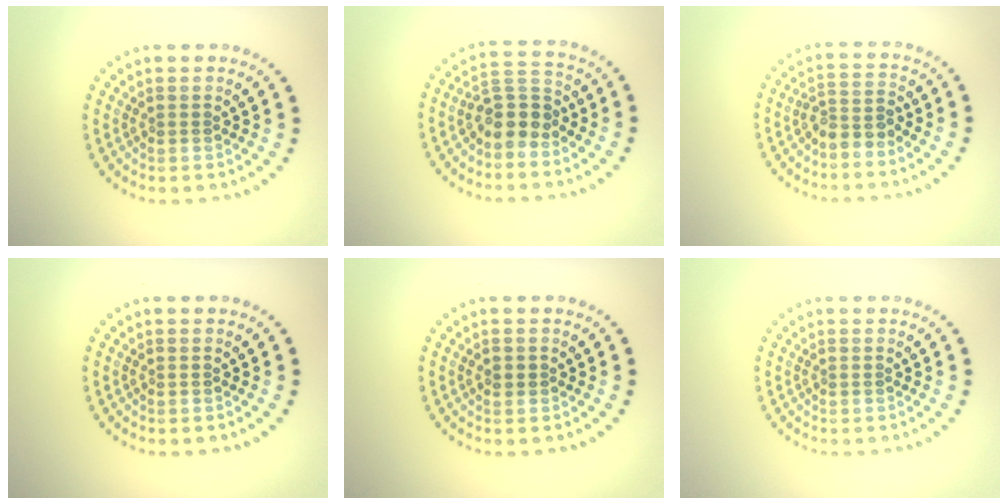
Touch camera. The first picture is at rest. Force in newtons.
{"total": 3.7, "press": 3.3, "slide": 1.7}
{"total": 2.5, "press": 1.9, "slide": 1.6}
{"total": 0.0}
{"total": 0.8, "press": 0.8, "slide": 0.1}
{"total": 0.0}